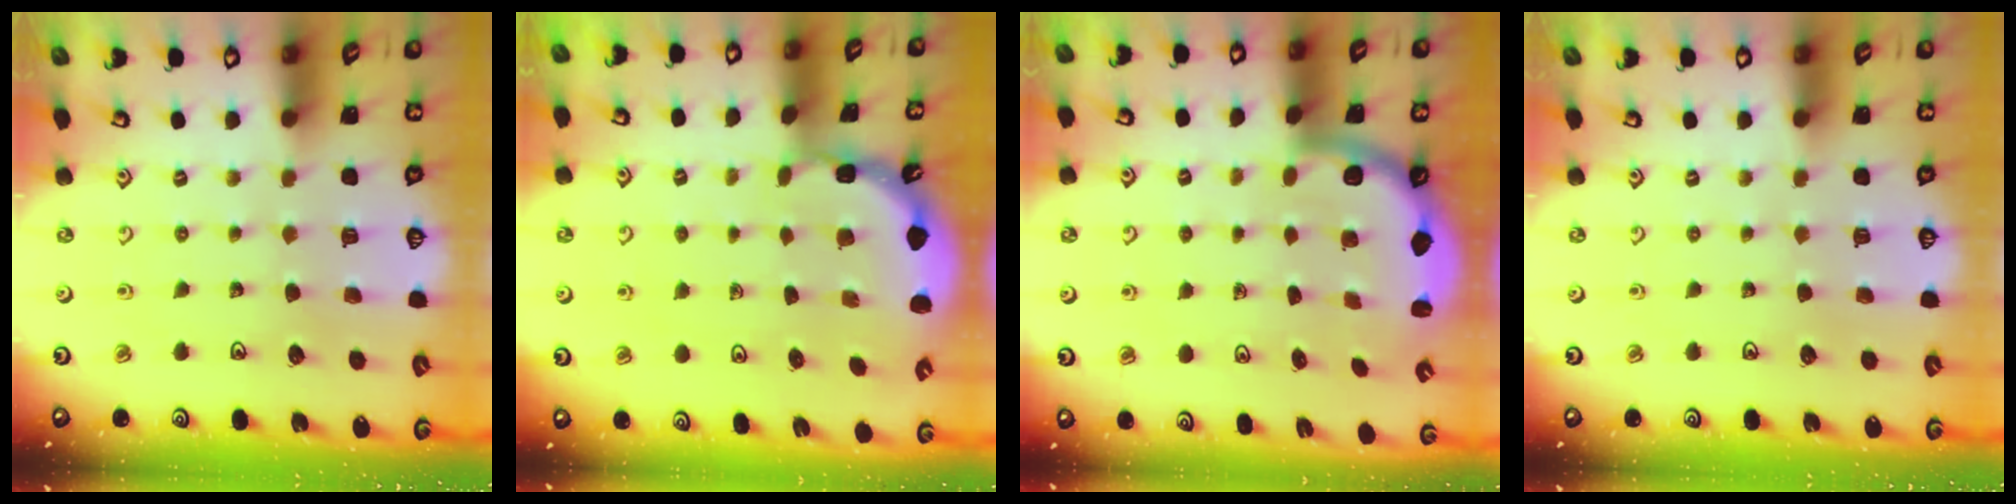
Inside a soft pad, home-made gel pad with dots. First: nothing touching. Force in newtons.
{"total": 1.5, "press": 1.5, "slide": 0.1}
{"total": 2.5, "press": 2.4, "slide": 0.7}
{"total": 0.0}